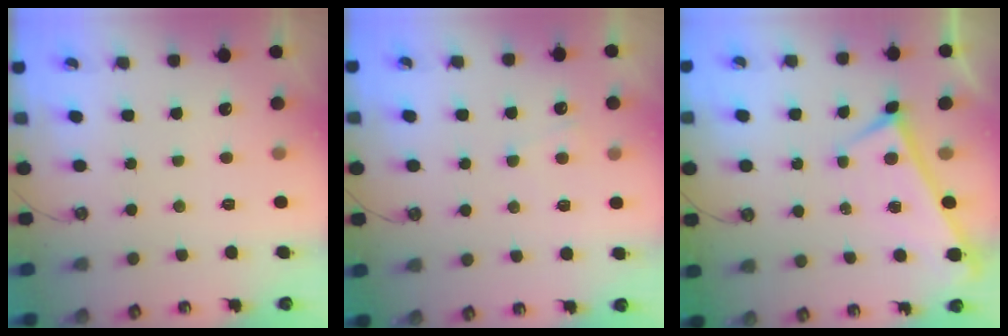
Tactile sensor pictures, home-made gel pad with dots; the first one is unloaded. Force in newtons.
{"total": 5.0, "press": 5.0, "slide": 0.5}
{"total": 0.0}